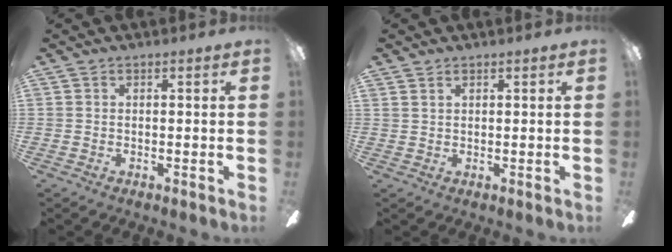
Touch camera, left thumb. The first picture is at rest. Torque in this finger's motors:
{"motor_torque": [-0.39, -0.36, -0.04, 0.16, -0.02]}